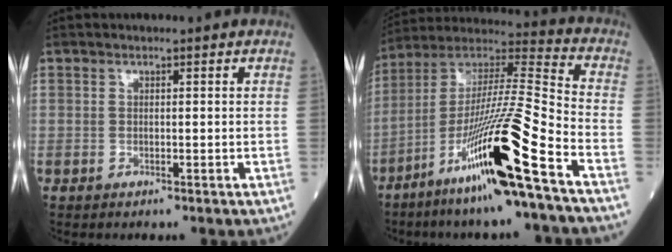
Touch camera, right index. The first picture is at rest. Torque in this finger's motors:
{"motor_torque": [2.14, 0.00, 1.05, 0.21]}